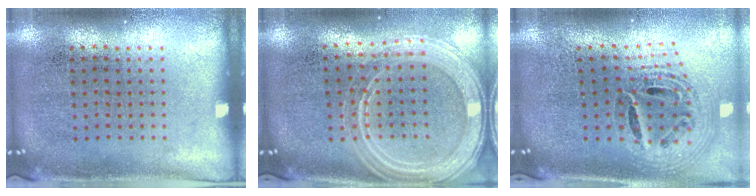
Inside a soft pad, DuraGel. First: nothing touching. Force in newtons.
{"total": 2.1, "press": 1.9, "slide": 0.9}
{"total": 1.9, "press": 1.6, "slide": 1.1}